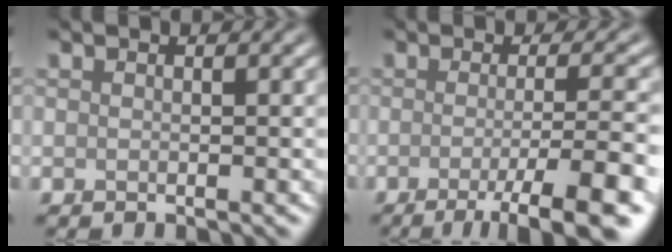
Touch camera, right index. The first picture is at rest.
{"total": 7.9, "force": [-3.5, 1.6, 6.9], "torque": [-0.087, -0.008, -0.052]}